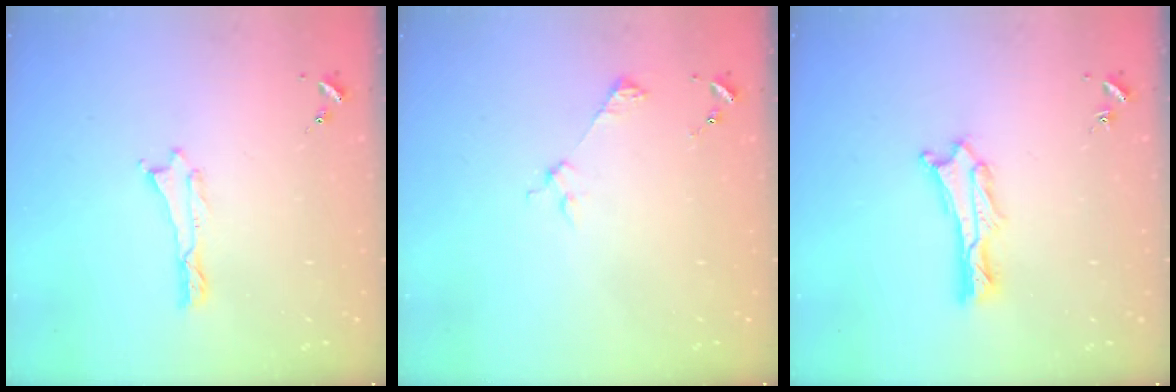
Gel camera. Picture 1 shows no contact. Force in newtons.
{"total": 2.5, "press": 2.5, "slide": 0.2}
{"total": 1.1, "press": 1.1, "slide": 0.2}